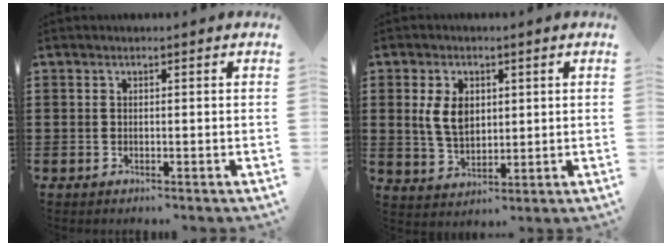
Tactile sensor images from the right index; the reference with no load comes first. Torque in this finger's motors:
{"motor_torque": [1.19, 0.54, 0.27, 0.13]}